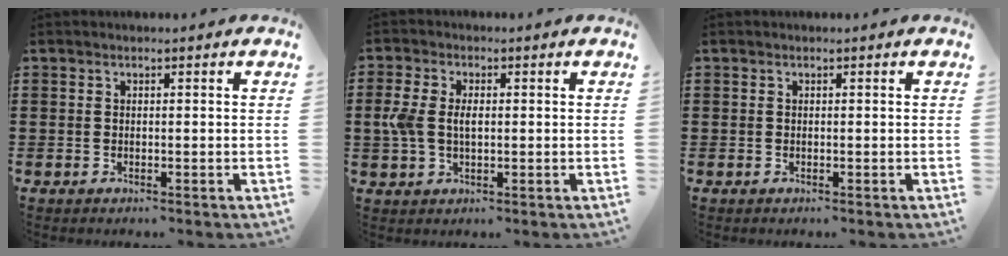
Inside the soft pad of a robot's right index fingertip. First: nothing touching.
{"total": 4.4, "force": [0.2, 2.6, 3.6], "torque": [-0.096, 0.002, -0.006]}
{"total": 0.0}